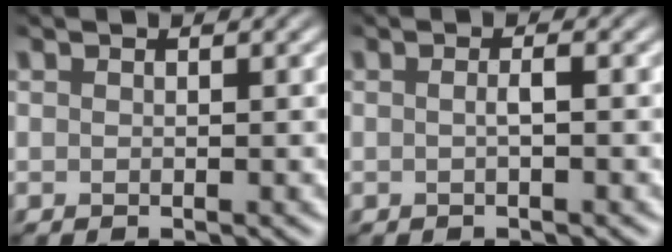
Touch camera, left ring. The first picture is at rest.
{"total": 1.0, "force": [-0.1, 0.1, 1.0], "torque": [-0.018, 0.000, -0.003]}